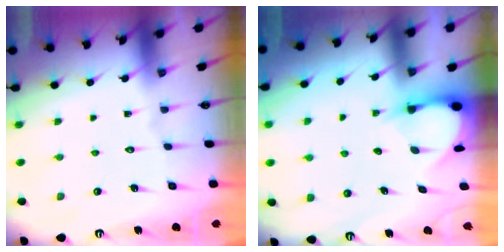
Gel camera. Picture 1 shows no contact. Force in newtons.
{"total": 3.5, "press": 3.5, "slide": 0.4}